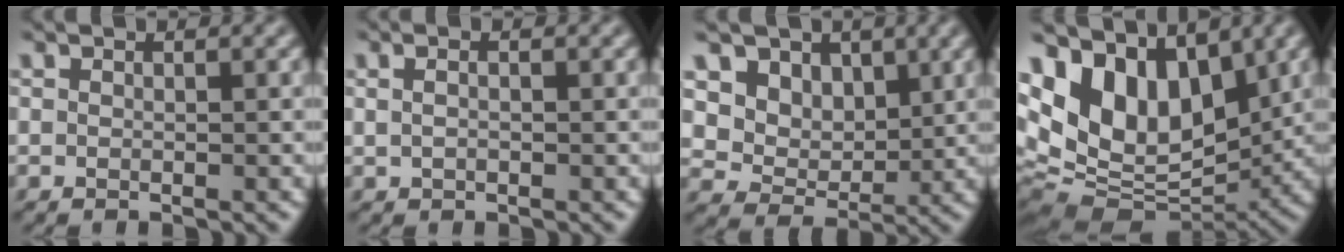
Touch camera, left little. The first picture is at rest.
{"total": 1.5, "force": [0.5, 0.8, 1.2], "torque": [-0.028, 0.008, 0.007]}
{"total": 6.9, "force": [3.4, 5.0, 3.3], "torque": [-0.083, -0.016, 0.066]}
{"total": 12.0, "force": [3.1, 7.8, 8.6], "torque": [-0.176, 0.014, 0.046]}